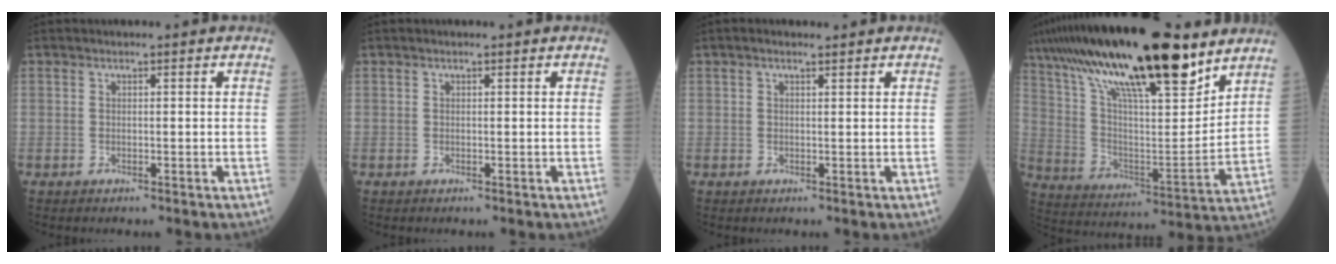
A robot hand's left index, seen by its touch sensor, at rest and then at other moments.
{"total": 0.0}
{"total": 1.5, "force": [1.1, 0.4, 1.0], "torque": [-0.024, 0.011, 0.017]}
{"total": 25.8, "force": [17.6, 5.1, 18.1], "torque": [-0.328, 0.021, 0.305]}